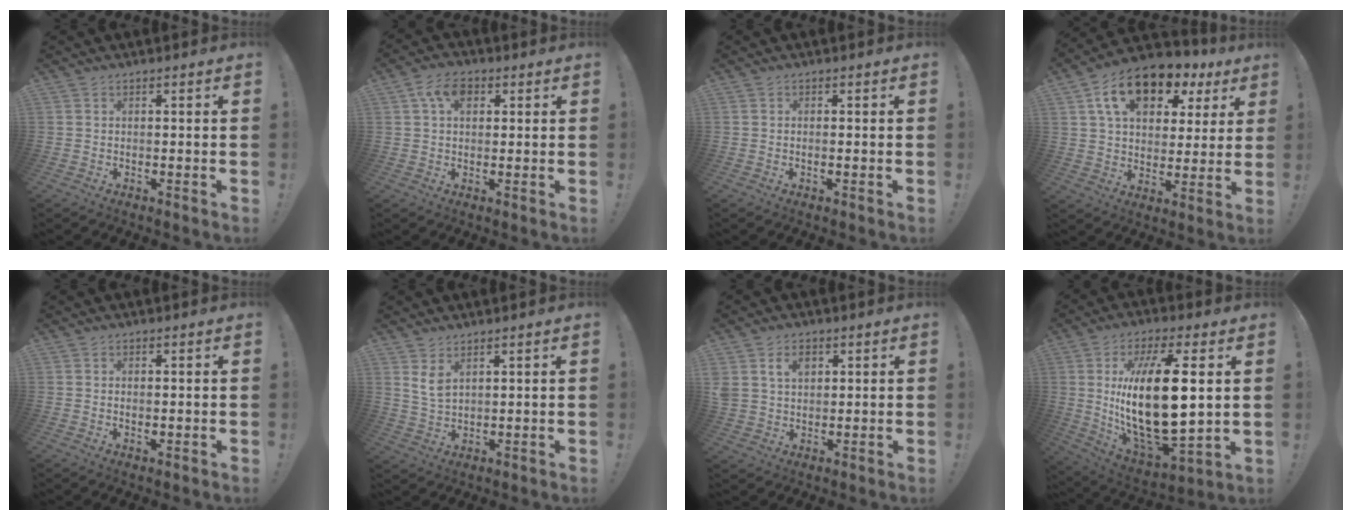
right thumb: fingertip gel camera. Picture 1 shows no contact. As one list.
[{"total": 7.2, "force": [2.2, 4.9, 4.8], "torque": [-0.082, 0.008, 0.041]}, {"total": 1.0, "force": [-0.5, 0.2, 0.8], "torque": [-0.014, 0.001, -0.009]}, {"total": 15.9, "force": [8.5, 9.6, 9.4], "torque": [-0.153, -0.036, 0.155]}, {"total": 1.1, "force": [-0.2, 0.6, 0.9], "torque": [-0.016, 0.001, -0.004]}, {"total": 4.8, "force": [2.9, 2.2, 3.1], "torque": [-0.059, -0.021, 0.051]}, {"total": 6.7, "force": [2.7, 5.1, 3.3], "torque": [-0.054, 0.000, 0.052]}, {"total": 24.9, "force": [3.2, 9.8, 22.7], "torque": [-0.459, -0.028, 0.052]}]